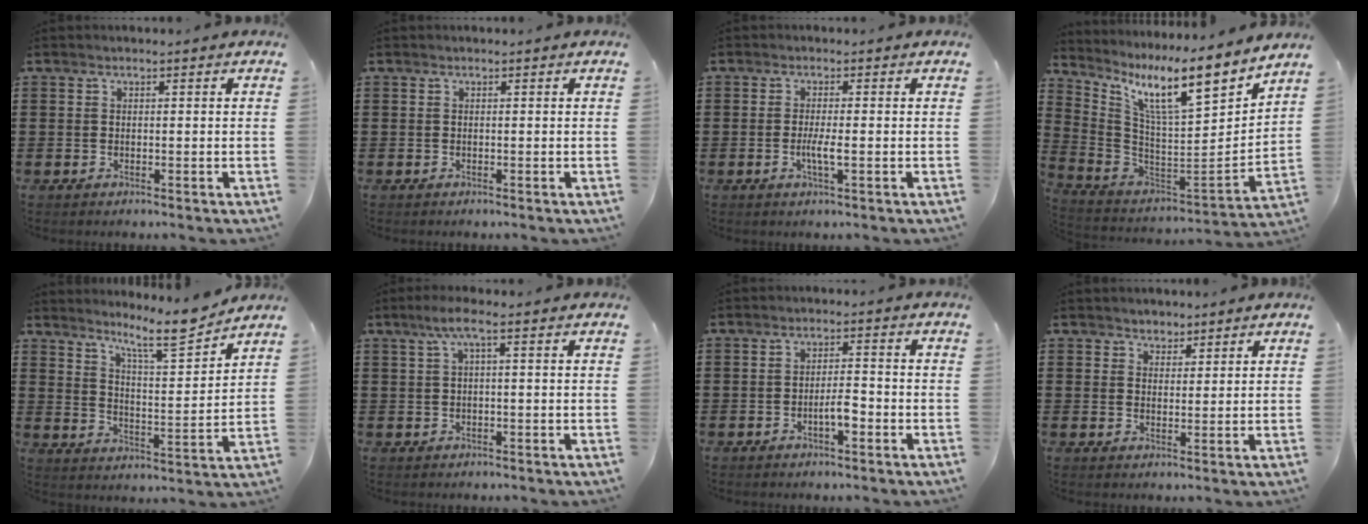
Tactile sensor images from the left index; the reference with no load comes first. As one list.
[{"total": 0.0}, {"total": 2.8, "force": [-0.5, 0.4, 2.8], "torque": [-0.056, -0.005, -0.012]}, {"total": 11.8, "force": [7.5, 2.0, 8.9], "torque": [-0.185, -0.049, 0.117]}, {"total": 9.0, "force": [7.8, 1.0, 4.4], "torque": [-0.085, -0.045, 0.131]}, {"total": 3.0, "force": [0.6, 0.2, 2.9], "torque": [-0.057, 0.003, 0.007]}, {"total": 3.4, "force": [-1.5, 0.9, 2.9], "torque": [-0.060, 0.004, -0.030]}, {"total": 2.1, "force": [1.8, 1.1, -0.2], "torque": [-0.004, 0.007, 0.034]}]